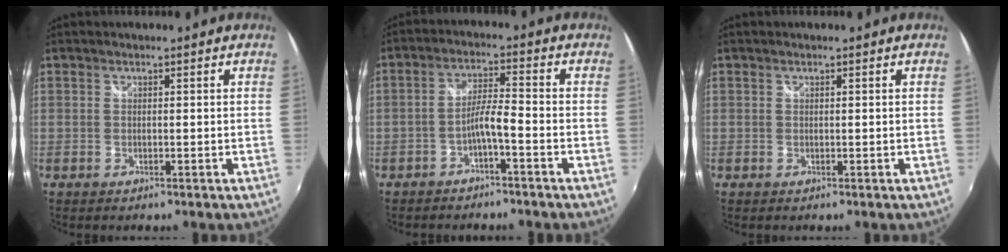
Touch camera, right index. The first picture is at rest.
{"total": 4.1, "force": [-2.6, 0.0, 3.2], "torque": [-0.072, 0.011, -0.045]}
{"total": 0.0}